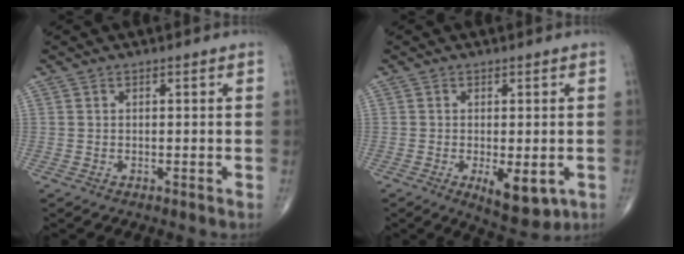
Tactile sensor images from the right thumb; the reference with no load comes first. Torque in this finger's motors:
{"motor_torque": [1.07, 1.15, 0.03, -0.17, 0.16]}